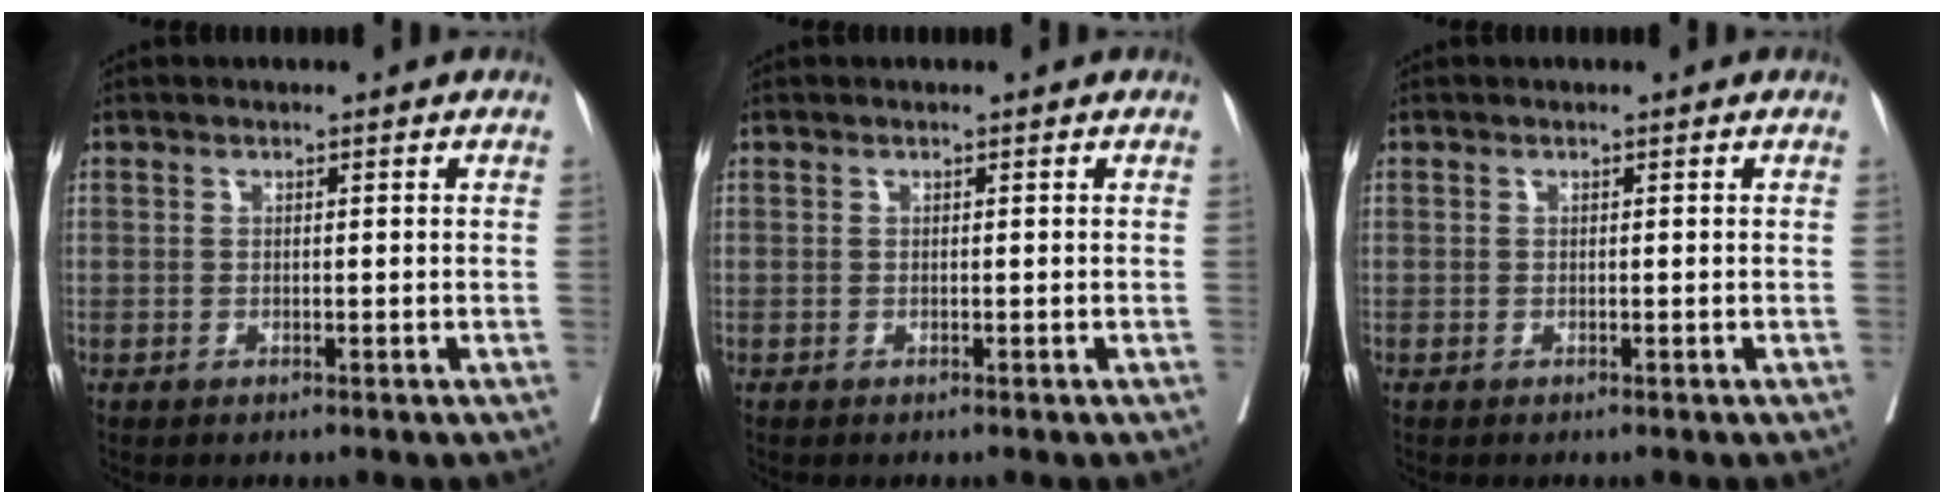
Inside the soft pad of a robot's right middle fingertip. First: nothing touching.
{"total": 0.0}
{"total": 0.0}